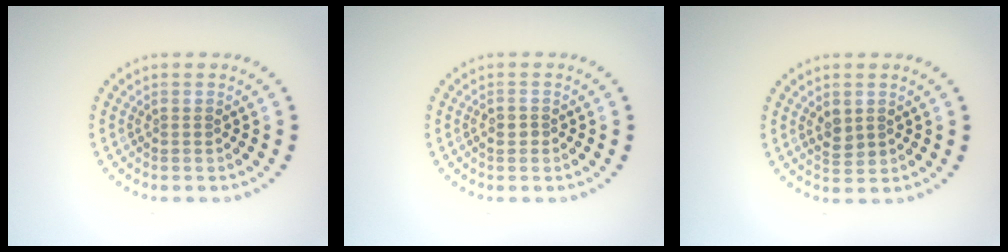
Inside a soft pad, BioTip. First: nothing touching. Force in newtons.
{"total": 0.6, "press": 0.6, "slide": 0.1}
{"total": 1.6, "press": 1.6, "slide": 0.3}